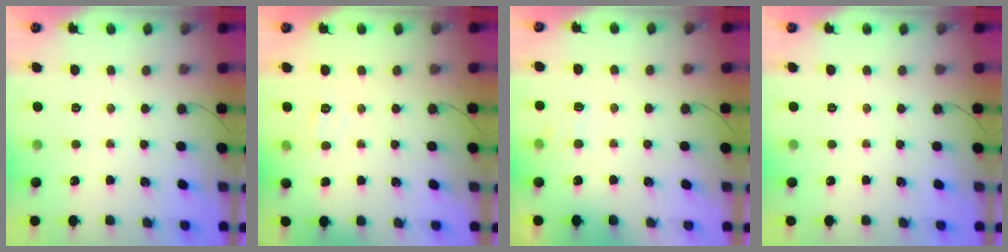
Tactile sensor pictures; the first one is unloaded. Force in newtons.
{"total": 4.3, "press": 4.0, "slide": 1.5}
{"total": 6.5, "press": 6.4, "slide": 1.4}
{"total": 0.0}